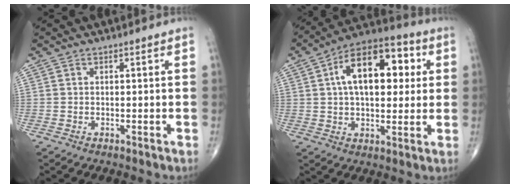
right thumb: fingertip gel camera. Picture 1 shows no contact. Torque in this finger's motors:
{"motor_torque": [1.30, 2.82, 1.53, 0.67, 0.14]}